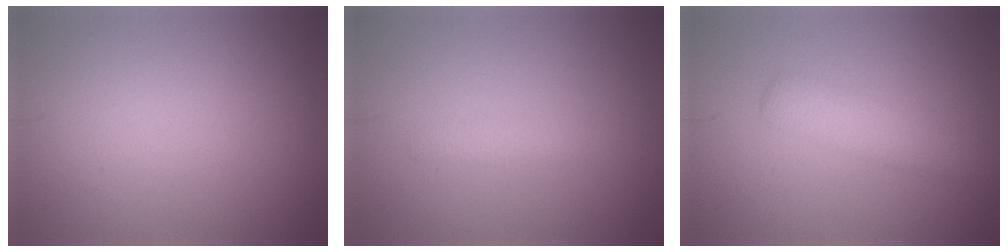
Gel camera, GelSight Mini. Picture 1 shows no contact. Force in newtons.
{"total": 1.1, "press": 1.1, "slide": 0.1}
{"total": 2.6, "press": 2.6, "slide": 0.0}